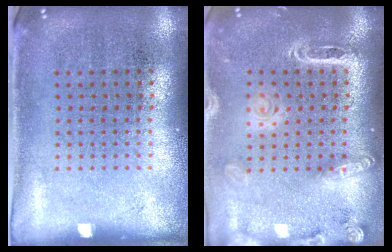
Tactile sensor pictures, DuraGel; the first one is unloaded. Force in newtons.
{"total": 1.9, "press": 1.6, "slide": 1.0}